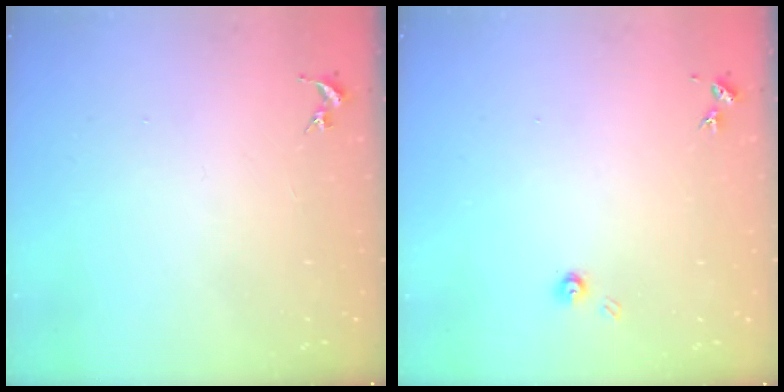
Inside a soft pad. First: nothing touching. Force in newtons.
{"total": 3.5, "press": 3.5, "slide": 0.4}